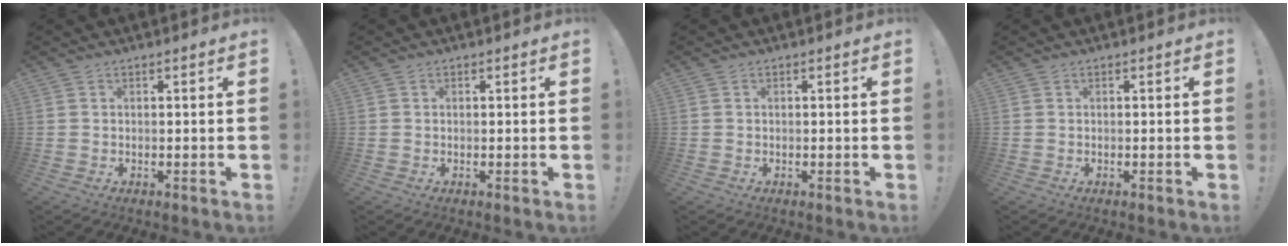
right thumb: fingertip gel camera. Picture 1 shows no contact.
{"total": 0.0}
{"total": 0.0}
{"total": 0.0}